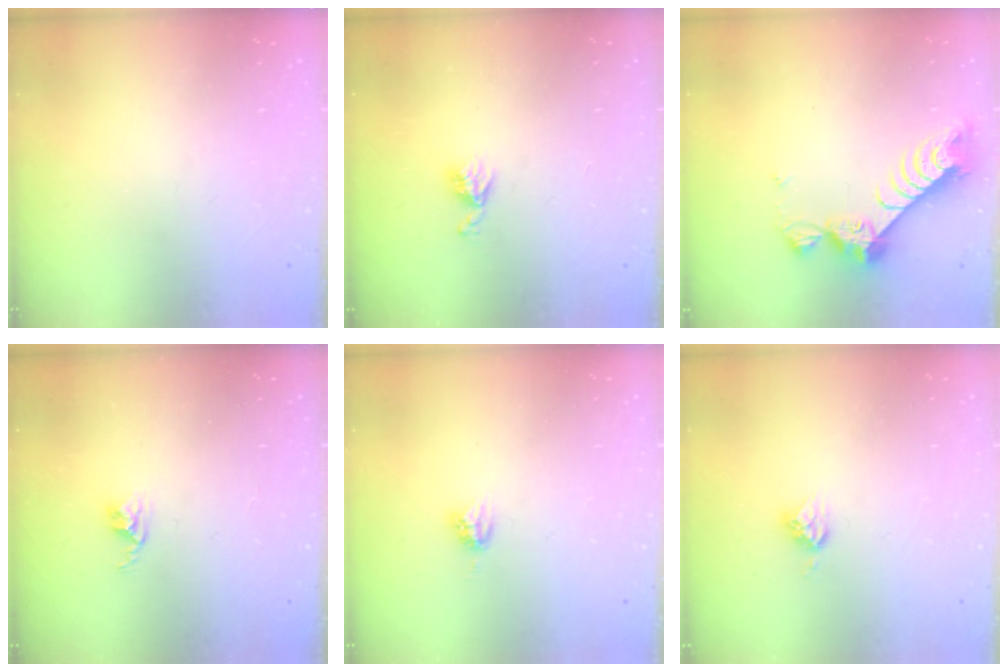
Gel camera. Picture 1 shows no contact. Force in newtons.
{"total": 5.8, "press": 5.7, "slide": 0.7}
{"total": 9.4, "press": 9.4, "slide": 0.9}
{"total": 2.8, "press": 2.7, "slide": 0.4}
{"total": 3.4, "press": 3.4, "slide": 0.4}
{"total": 5.0, "press": 4.9, "slide": 0.4}